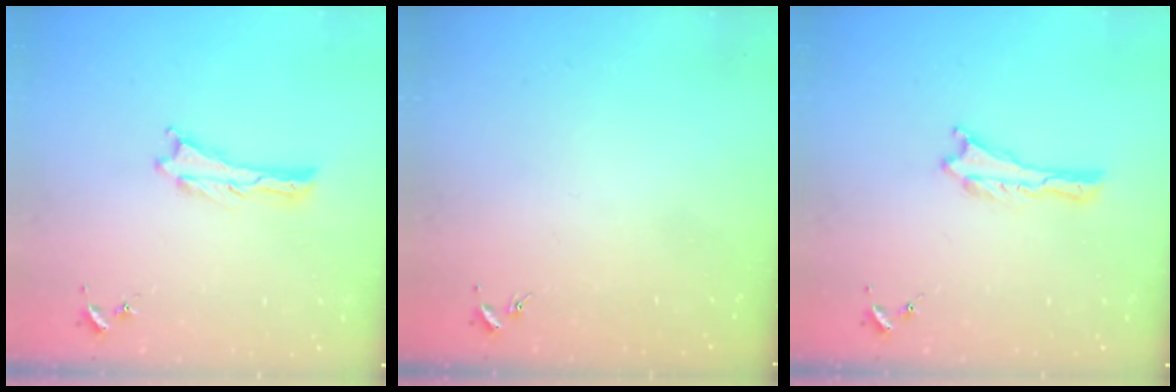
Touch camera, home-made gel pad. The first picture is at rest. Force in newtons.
{"total": 0.0}
{"total": 0.0}